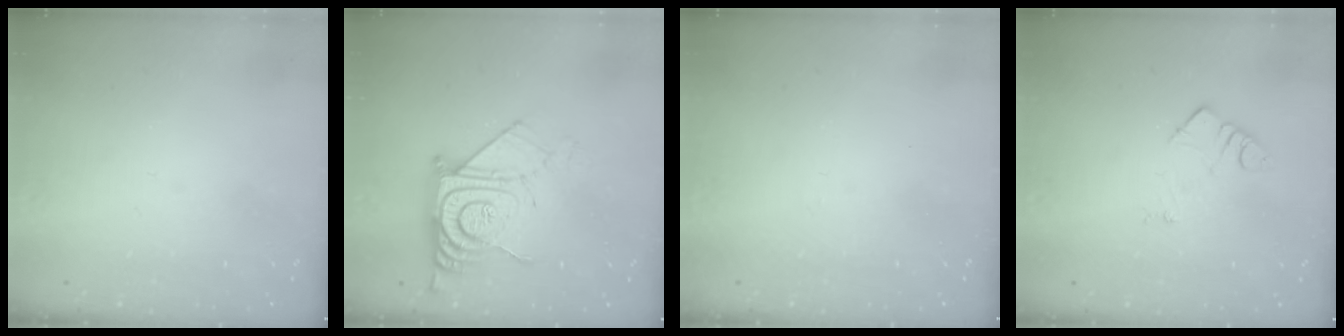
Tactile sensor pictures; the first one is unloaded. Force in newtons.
{"total": 18.7, "press": 18.6, "slide": 1.4}
{"total": 2.4, "press": 2.4, "slide": 0.4}
{"total": 3.8, "press": 3.7, "slide": 0.5}